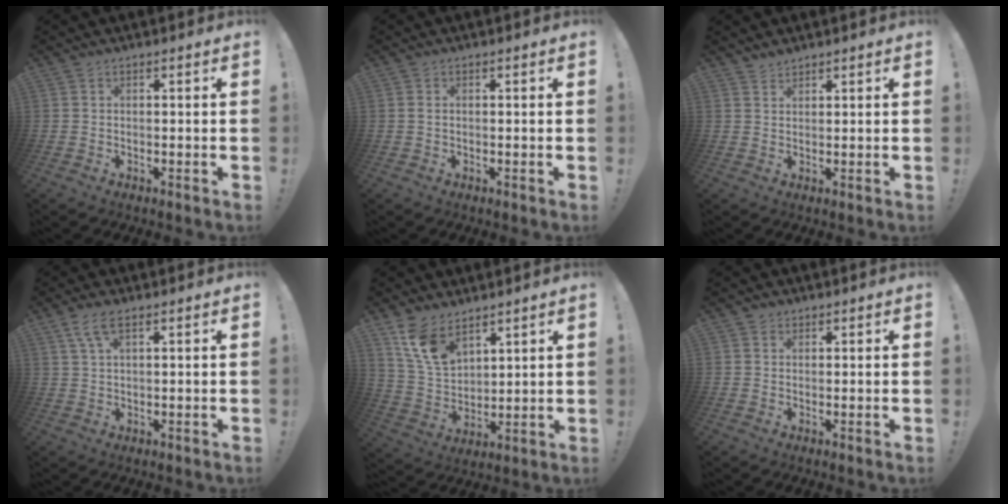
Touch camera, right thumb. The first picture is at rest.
{"total": 0.7, "force": [0.2, 0.4, 0.5], "torque": [-0.012, 0.003, 0.004]}
{"total": 2.0, "force": [1.9, 0.6, 0.4], "torque": [0.000, -0.015, 0.034]}
{"total": 5.2, "force": [2.8, 1.7, 4.0], "torque": [-0.075, -0.002, 0.052]}
{"total": 11.8, "force": [8.1, 6.4, 5.8], "torque": [-0.121, -0.038, 0.164]}
{"total": 1.4, "force": [0.8, 1.1, 0.3], "torque": [-0.008, 0.001, 0.013]}